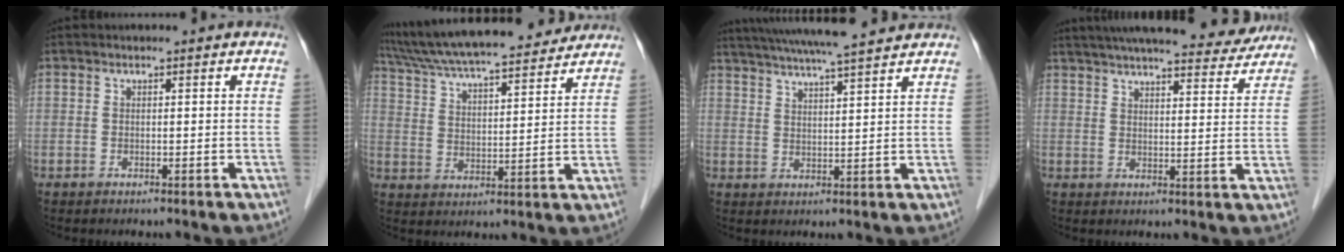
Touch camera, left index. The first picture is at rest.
{"total": 21.7, "force": [19.4, 3.0, 9.2], "torque": [-0.167, 0.031, 0.296]}
{"total": 15.5, "force": [13.7, 0.6, 7.2], "torque": [-0.132, 0.033, 0.200]}
{"total": 23.3, "force": [20.9, 4.0, 9.6], "torque": [-0.157, 0.005, 0.267]}